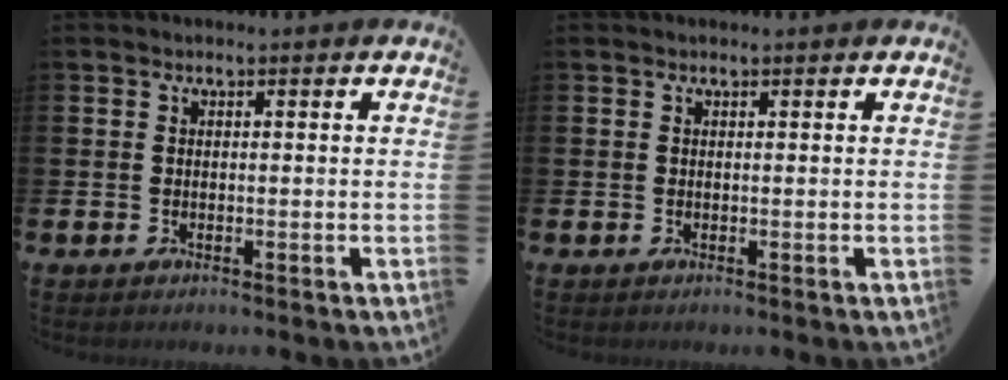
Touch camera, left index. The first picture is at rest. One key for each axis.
{"total": 0.0}